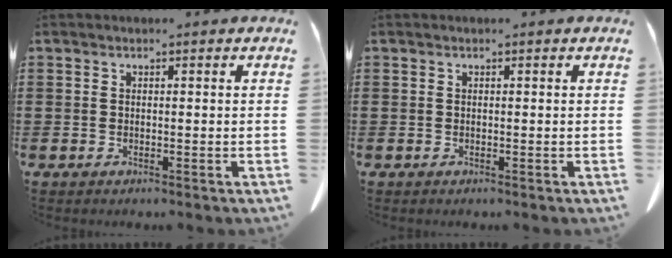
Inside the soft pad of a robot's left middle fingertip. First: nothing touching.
{"total": 0.0}